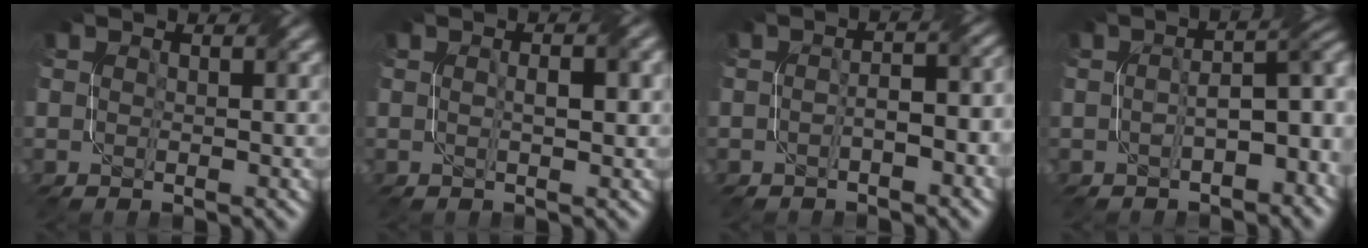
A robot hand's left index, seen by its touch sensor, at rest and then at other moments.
{"total": 2.3, "force": [0.2, 0.6, 2.2], "torque": [-0.033, 0.004, 0.002]}
{"total": 3.4, "force": [-1.1, 1.2, 3.0], "torque": [-0.047, 0.007, -0.017]}
{"total": 5.9, "force": [-1.5, 2.4, 5.2], "torque": [-0.070, 0.013, -0.025]}